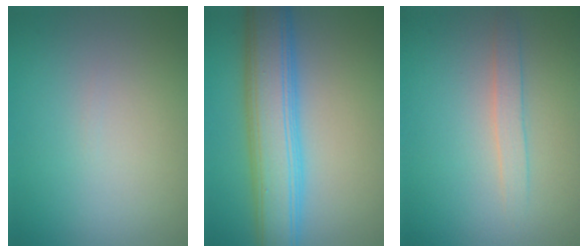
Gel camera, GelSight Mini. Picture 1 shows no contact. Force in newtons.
{"total": 7.7, "press": 7.7, "slide": 0.1}
{"total": 1.6, "press": 1.6, "slide": 0.1}